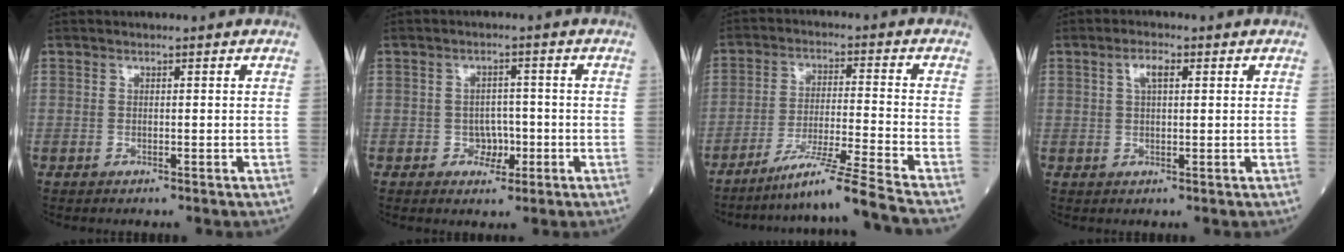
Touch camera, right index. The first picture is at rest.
{"total": 3.2, "force": [-1.2, 2.3, 1.8], "torque": [-0.020, 0.007, -0.017]}
{"total": 12.4, "force": [-10.5, -3.6, 5.5], "torque": [-0.080, -0.023, -0.176]}
{"total": 2.9, "force": [1.1, 1.0, 2.5], "torque": [-0.050, 0.007, 0.021]}